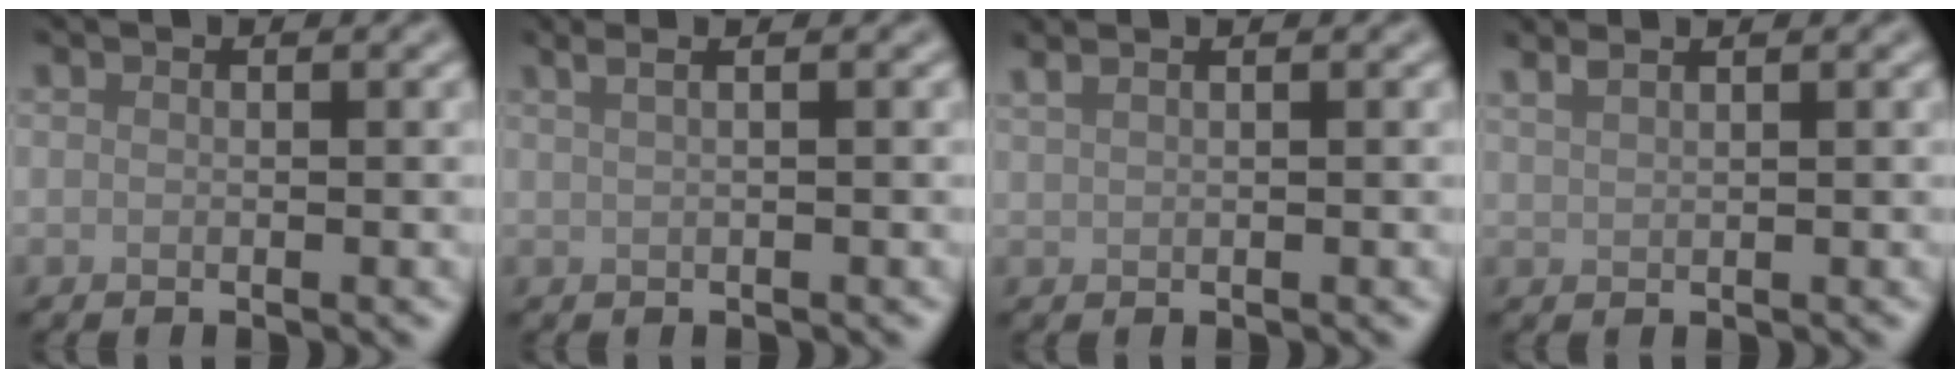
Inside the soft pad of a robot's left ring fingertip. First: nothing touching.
{"total": 4.2, "force": [2.2, 2.1, 2.8], "torque": [-0.026, 0.029, 0.005]}
{"total": 2.3, "force": [1.7, 0.9, 1.3], "torque": [-0.017, 0.006, 0.012]}
{"total": 1.9, "force": [1.5, 0.6, 1.0], "torque": [-0.011, 0.005, 0.020]}